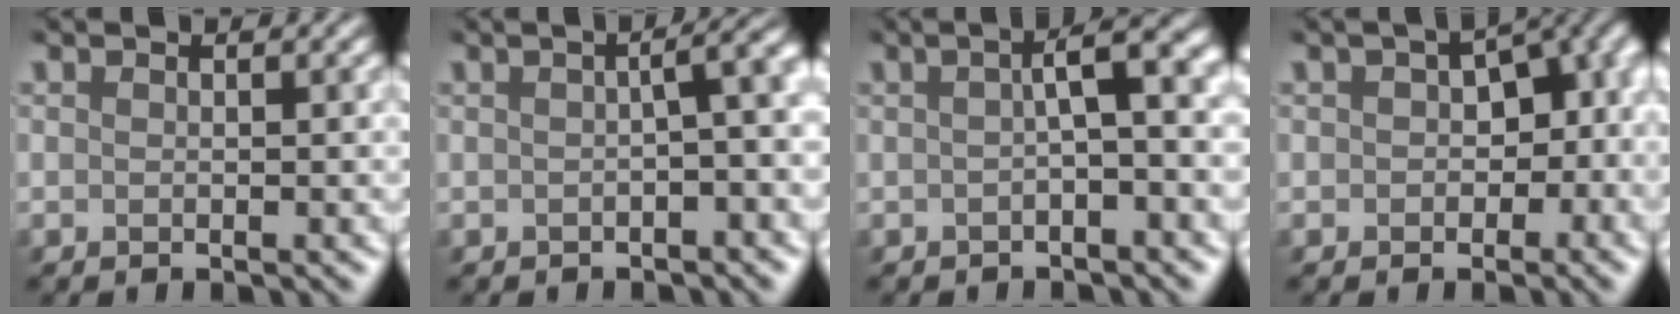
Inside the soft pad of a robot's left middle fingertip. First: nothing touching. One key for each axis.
{"total": 4.1, "fx": -1.1, "fy": 1.3, "fz": 3.8, "tx": -0.029, "ty": 0.011, "tz": -0.017}
{"total": 3.8, "fx": -0.2, "fy": 0.7, "fz": 3.7, "tx": -0.050, "ty": 0.018, "tz": -0.011}
{"total": 7.1, "fx": -0.4, "fy": 4.8, "fz": 5.2, "tx": -0.029, "ty": 0.014, "tz": -0.007}